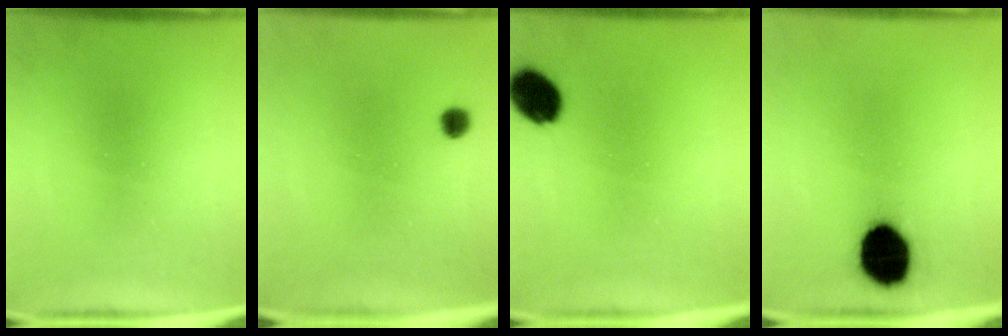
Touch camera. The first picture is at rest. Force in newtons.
{"total": 1.8}
{"total": 9.3}
{"total": 13.9}